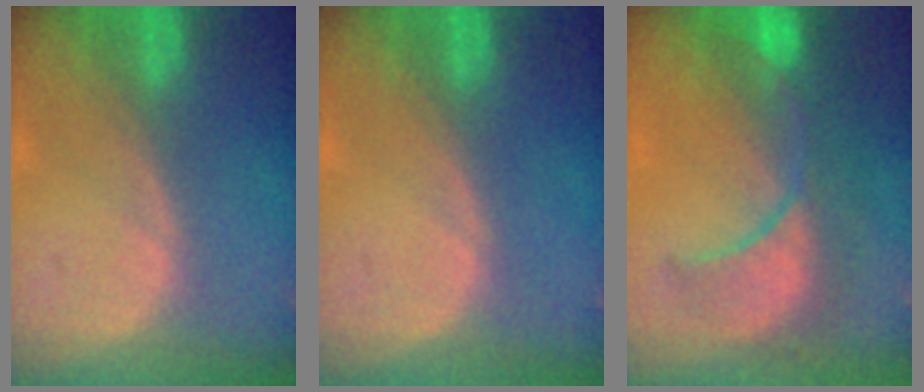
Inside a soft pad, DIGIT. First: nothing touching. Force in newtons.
{"total": 0.0}
{"total": 10.3, "press": 9.1, "slide": 4.8}